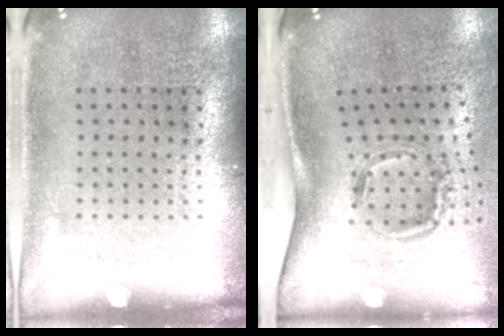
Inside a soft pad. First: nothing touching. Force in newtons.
{"total": 2.0, "press": 1.2, "slide": 1.6}